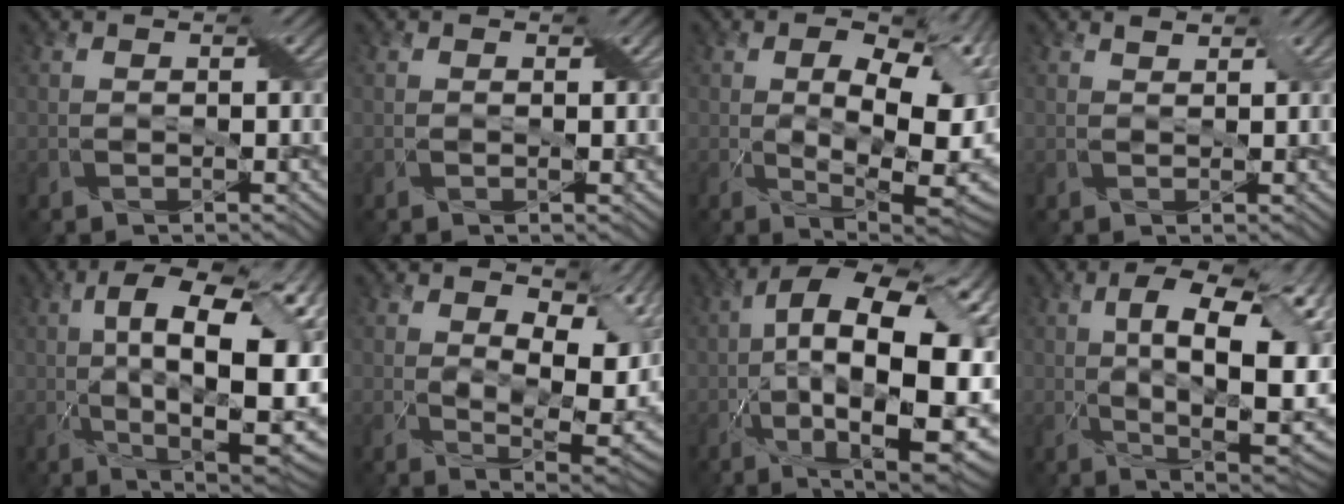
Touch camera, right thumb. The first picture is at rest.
{"total": 0.7, "force": [0.2, 0.2, 0.6], "torque": [-0.010, -0.001, 0.002]}
{"total": 15.8, "force": [0.9, 7.8, 13.8], "torque": [-0.196, -0.019, 0.039]}
{"total": 1.0, "force": [0.8, 0.2, 0.4], "torque": [-0.013, 0.001, 0.017]}
{"total": 17.9, "force": [1.3, 7.6, 16.2], "torque": [-0.247, 0.007, 0.019]}
{"total": 11.2, "force": [3.0, 5.9, 9.0], "torque": [-0.159, -0.023, 0.054]}
{"total": 20.0, "force": [-2.2, 8.4, 18.0], "torque": [-0.269, 0.009, -0.046]}
{"total": 16.4, "force": [2.0, 6.9, 14.7], "torque": [-0.220, 0.006, 0.032]}